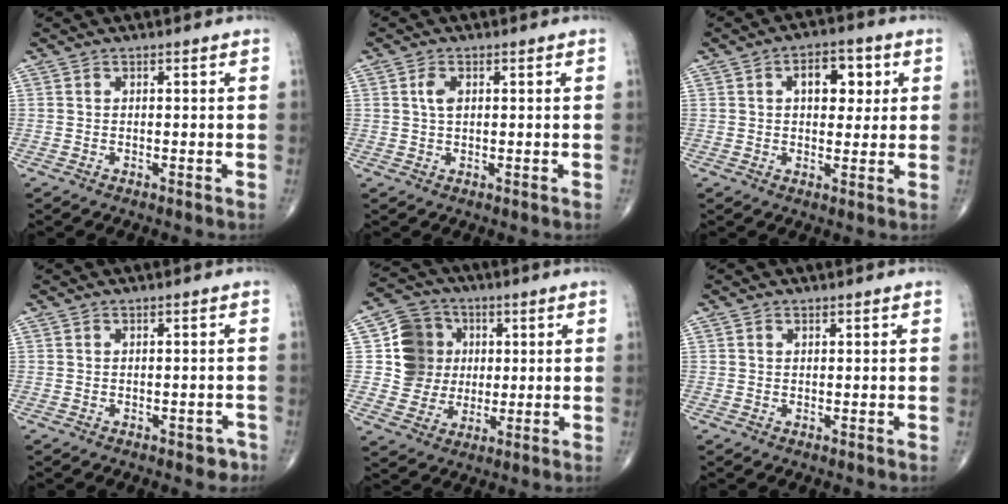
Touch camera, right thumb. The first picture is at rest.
{"total": 2.4, "force": [0.6, 1.3, 1.9], "torque": [-0.036, 0.001, 0.011]}
{"total": 7.9, "force": [2.2, 4.8, 5.9], "torque": [-0.047, 0.000, 0.029]}
{"total": 2.1, "force": [-1.1, 1.4, 1.1], "torque": [0.002, 0.008, -0.010]}
{"total": 11.0, "force": [1.6, 10.4, 3.3], "torque": [-0.013, 0.005, 0.031]}
{"total": 0.7, "force": [0.4, 0.6, 0.3], "torque": [-0.003, -0.002, 0.006]}